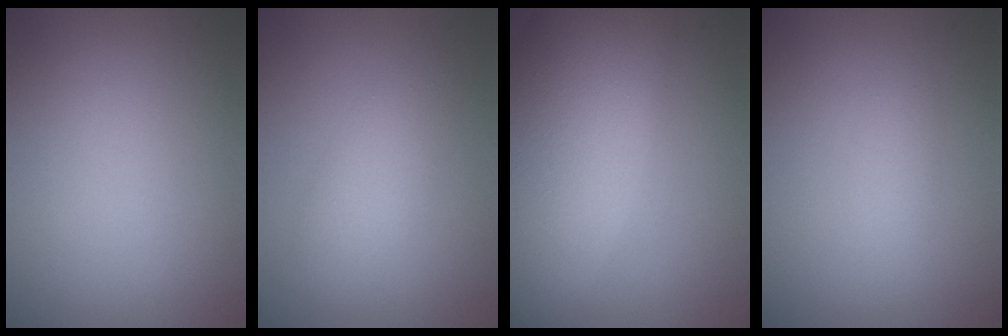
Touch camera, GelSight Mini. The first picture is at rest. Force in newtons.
{"total": 2.7, "press": 2.7, "slide": 0.0}
{"total": 11.3, "press": 11.3, "slide": 1.2}
{"total": 1.3, "press": 1.3, "slide": 0.1}